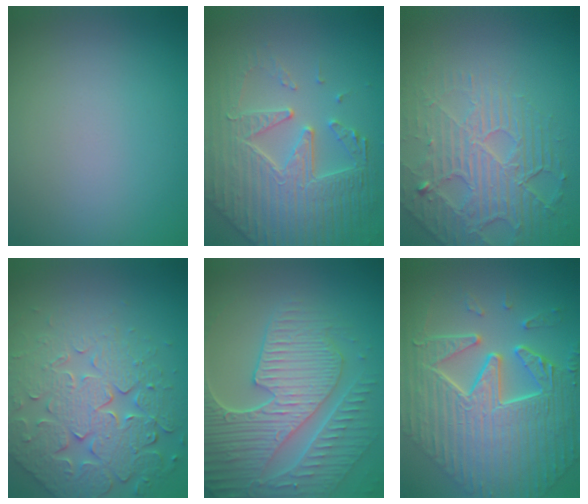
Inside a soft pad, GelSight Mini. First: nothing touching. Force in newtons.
{"total": 6.8, "press": 5.5, "slide": 4.0}
{"total": 4.8, "press": 4.3, "slide": 2.1}
{"total": 7.2, "press": 5.7, "slide": 4.4}
{"total": 9.2, "press": 6.6, "slide": 6.4}
{"total": 10.4, "press": 7.3, "slide": 7.4}